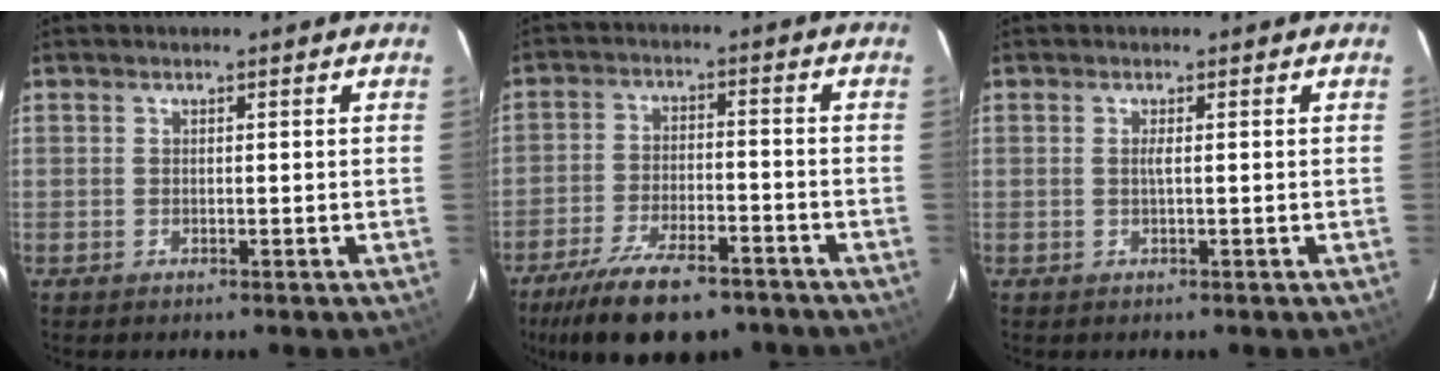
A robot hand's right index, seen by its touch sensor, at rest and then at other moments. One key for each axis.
{"total": 16.7, "fx": -12.5, "fy": 6.1, "fz": 9.4, "tx": -0.196, "ty": -0.026, "tz": -0.196}
{"total": 0.8, "fx": 0.0, "fy": -0.3, "fz": 0.7, "tx": -0.013, "ty": -0.001, "tz": -0.002}